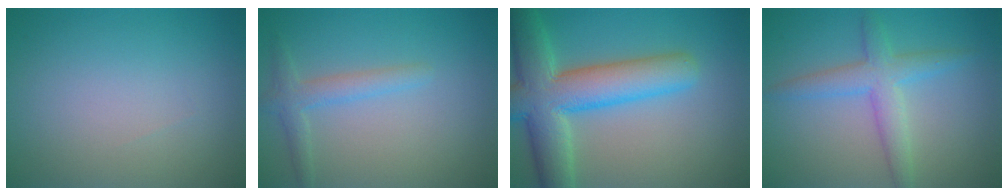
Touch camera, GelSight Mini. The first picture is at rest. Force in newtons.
{"total": 2.3, "press": 2.3, "slide": 0.2}
{"total": 9.4, "press": 9.4, "slide": 0.8}
{"total": 3.7, "press": 3.7, "slide": 0.0}